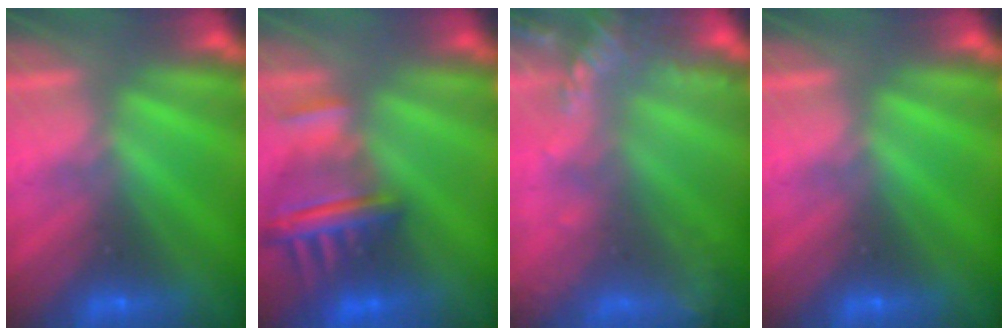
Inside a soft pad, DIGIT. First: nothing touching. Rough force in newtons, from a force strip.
{"total": 5.6}
{"total": 6.9}
{"total": 0.0}